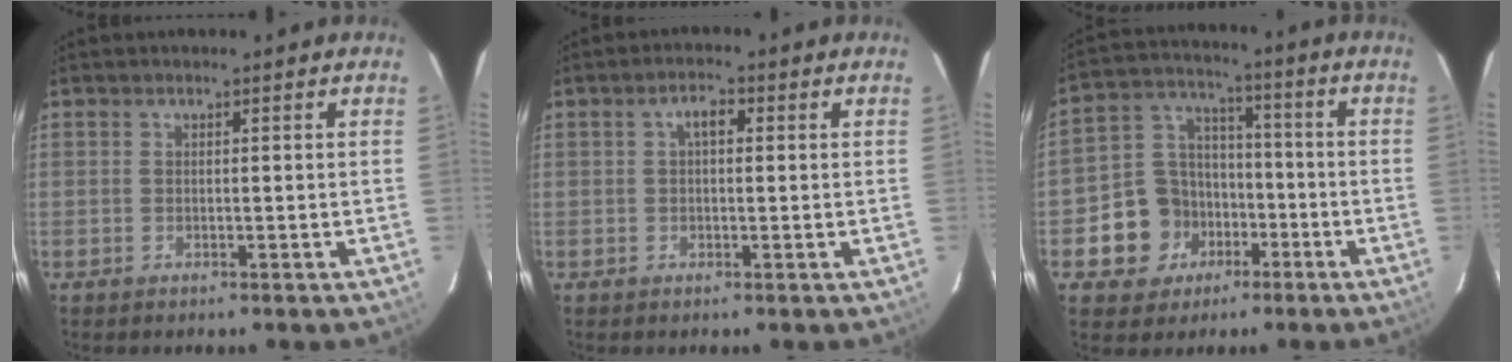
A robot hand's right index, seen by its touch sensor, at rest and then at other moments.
{"total": 2.7, "force": [0.5, 1.4, 2.2], "torque": [-0.039, 0.012, 0.007]}
{"total": 11.9, "force": [-5.0, 10.4, 3.1], "torque": [-0.088, 0.043, -0.069]}